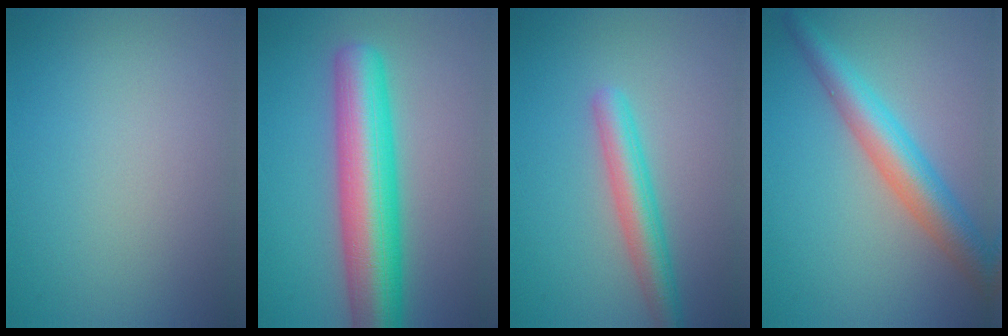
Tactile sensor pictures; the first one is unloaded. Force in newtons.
{"total": 9.8, "press": 9.8, "slide": 0.2}
{"total": 3.8, "press": 3.8, "slide": 0.1}
{"total": 5.7, "press": 5.6, "slide": 0.2}